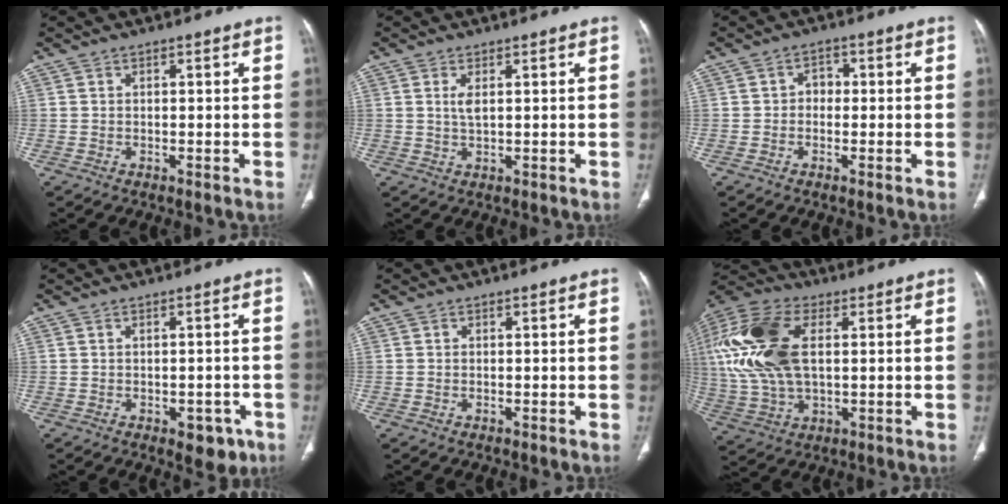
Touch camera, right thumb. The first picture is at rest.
{"total": 2.2, "force": [0.6, 0.8, 2.0], "torque": [-0.044, -0.003, 0.019]}
{"total": 2.5, "force": [-0.3, 2.1, 1.4], "torque": [-0.002, 0.012, -0.013]}
{"total": 4.7, "force": [-2.2, 2.7, 3.2], "torque": [-0.016, 0.011, -0.020]}
{"total": 0.0}
{"total": 20.3, "force": [3.8, 11.2, 16.6], "torque": [-0.370, 0.005, 0.068]}